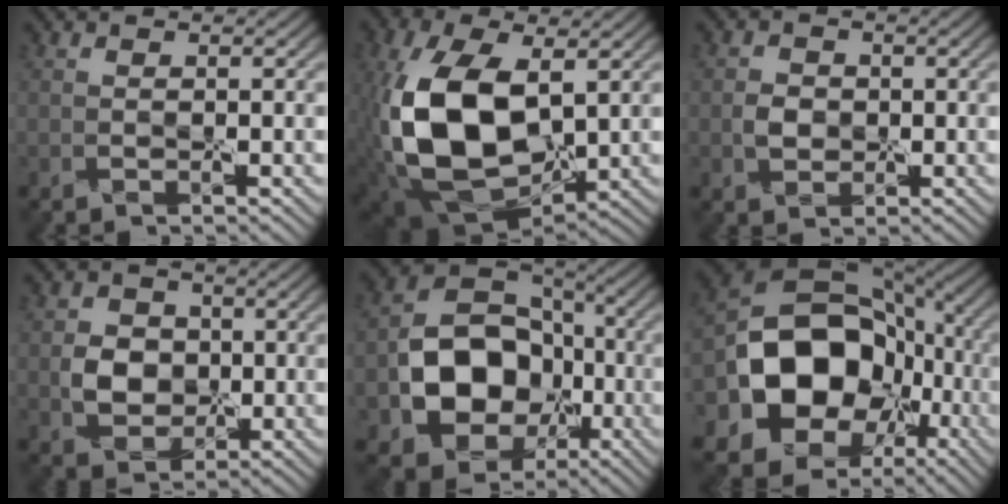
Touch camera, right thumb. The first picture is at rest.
{"total": 12.3, "force": [0.3, 7.6, 9.7], "torque": [-0.234, -0.006, 0.015]}
{"total": 1.4, "force": [0.0, 1.3, 0.4], "torque": [-0.002, 0.005, -0.006]}
{"total": 3.4, "force": [0.2, 3.2, 1.1], "torque": [-0.020, 0.006, -0.006]}
{"total": 12.7, "force": [-3.3, 10.1, 7.0], "torque": [-0.127, -0.027, -0.063]}
{"total": 15.0, "force": [-2.4, 12.1, 8.5], "torque": [-0.163, -0.017, -0.037]}